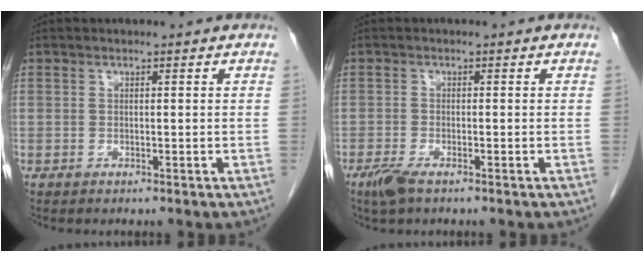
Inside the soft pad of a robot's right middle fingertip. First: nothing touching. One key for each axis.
{"total": 2.8, "fx": -1.9, "fy": 0.7, "fz": 1.9, "tx": -0.046, "ty": -0.006, "tz": -0.036}